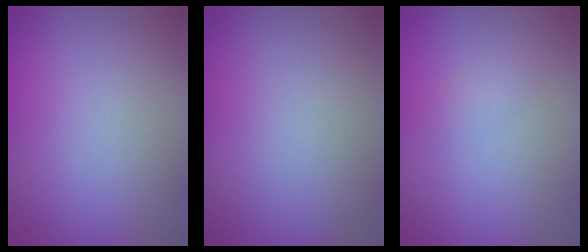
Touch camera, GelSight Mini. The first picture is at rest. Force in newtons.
{"total": 0.0}
{"total": 0.9, "press": 0.9, "slide": 0.1}